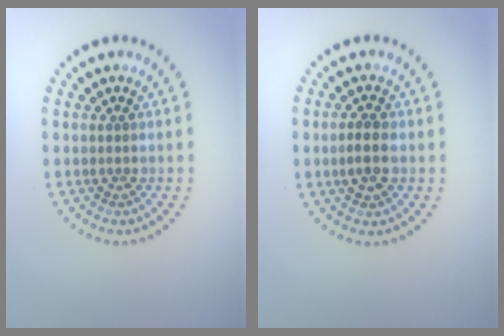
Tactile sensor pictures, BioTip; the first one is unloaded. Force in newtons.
{"total": 2.3, "press": 2.3, "slide": 0.3}